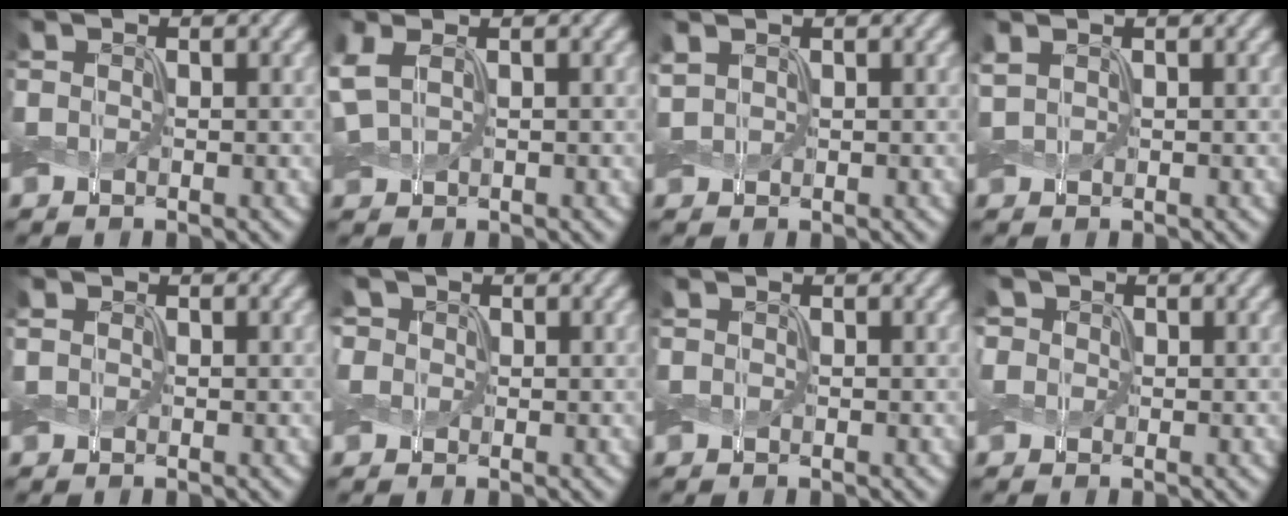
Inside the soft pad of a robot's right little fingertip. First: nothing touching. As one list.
[{"total": 2.9, "force": [0.8, 1.6, 2.3], "torque": [-0.063, 0.013, 0.020]}, {"total": 0.9, "force": [0.6, 0.5, 0.4], "torque": [-0.012, 0.002, 0.012]}, {"total": 0.7, "force": [0.5, 0.4, 0.4], "torque": [-0.013, 0.002, 0.011]}, {"total": 0.0}, {"total": 1.6, "force": [0.7, 1.4, 0.4], "torque": [-0.015, -0.002, 0.015]}, {"total": 0.0}, {"total": 1.3, "force": [0.5, 1.2, 0.3], "torque": [-0.009, -0.002, 0.008]}]